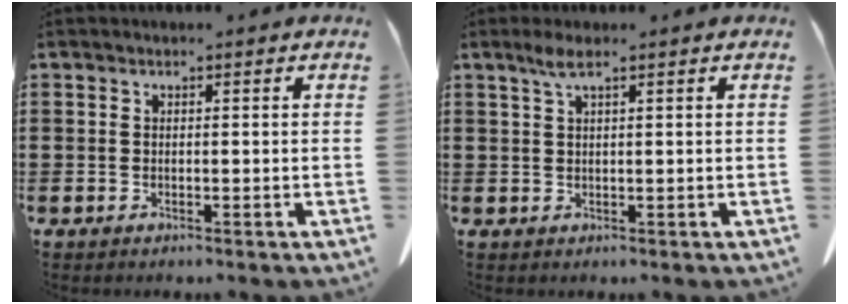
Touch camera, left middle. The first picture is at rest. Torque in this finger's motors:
{"motor_torque": [0.51, 0.22, 0.07, 0.03]}